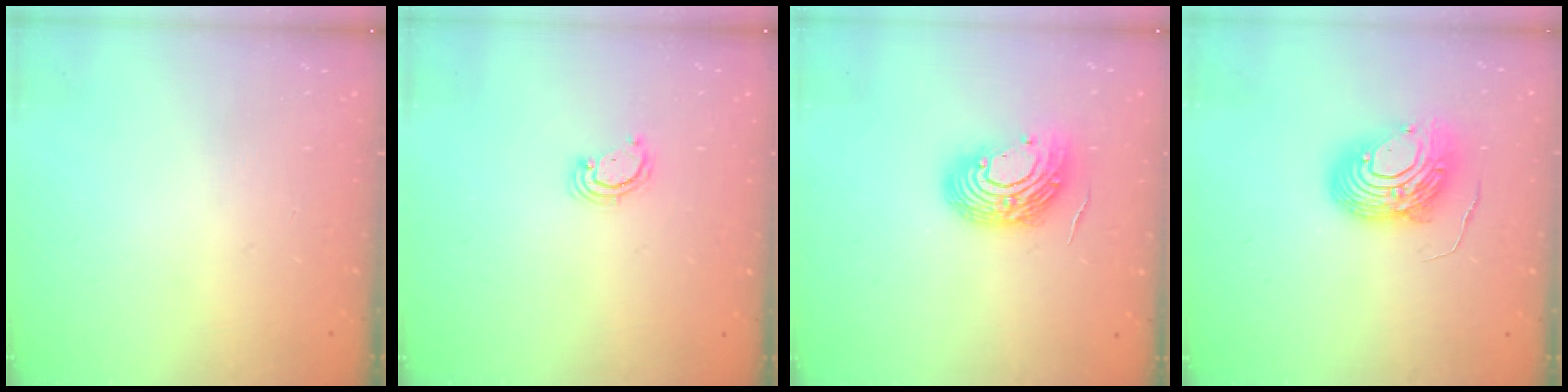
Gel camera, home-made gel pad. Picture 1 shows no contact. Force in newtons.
{"total": 2.9, "press": 2.8, "slide": 0.3}
{"total": 12.6, "press": 12.5, "slide": 1.7}
{"total": 12.7, "press": 12.6, "slide": 1.6}